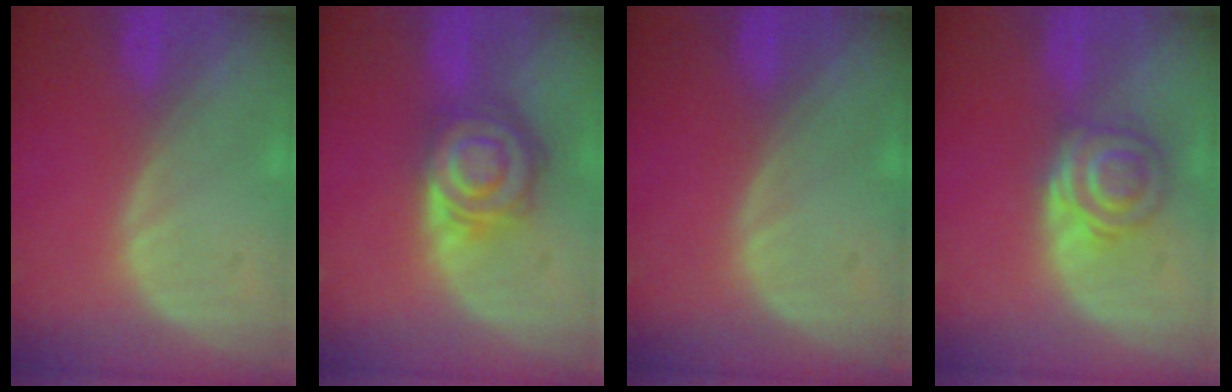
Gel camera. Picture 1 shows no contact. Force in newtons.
{"total": 8.0, "press": 7.1, "slide": 3.7}
{"total": 0.0}
{"total": 5.7, "press": 5.4, "slide": 2.0}